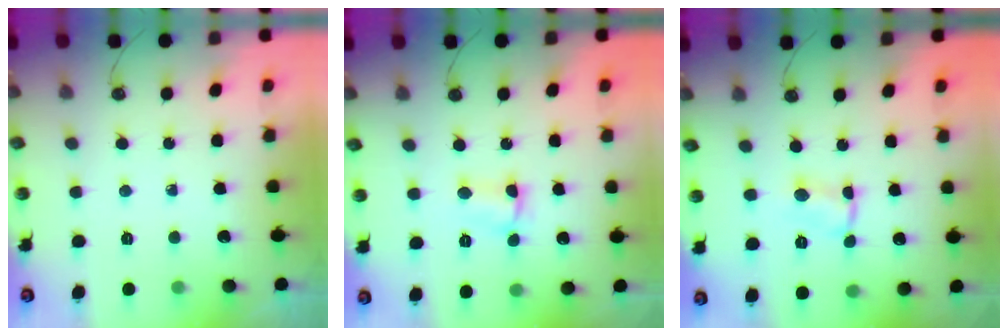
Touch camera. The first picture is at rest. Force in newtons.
{"total": 2.1, "press": 2.0, "slide": 0.5}
{"total": 1.9, "press": 1.9, "slide": 0.0}